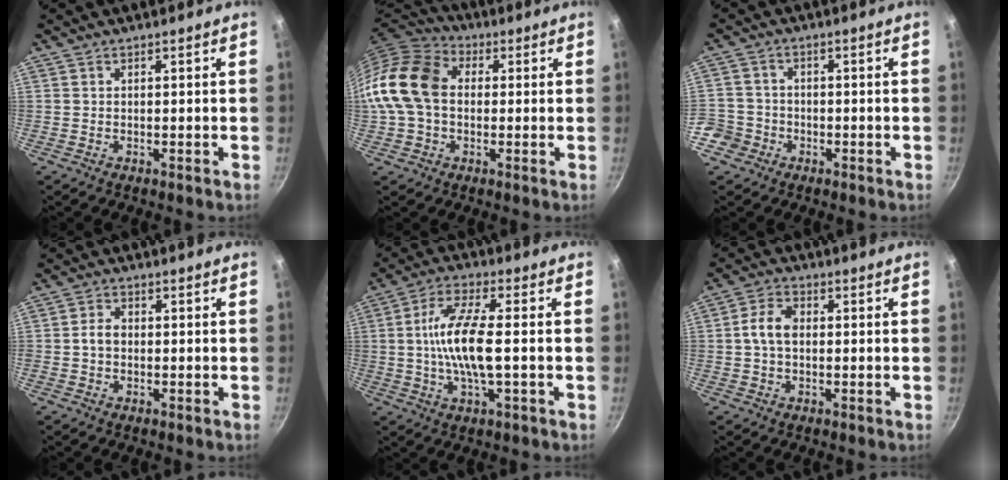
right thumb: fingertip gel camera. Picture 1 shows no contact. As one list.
[{"total": 15.7, "force": [0.6, 11.6, 10.5], "torque": [-0.184, 0.033, -0.006]}, {"total": 6.6, "force": [-3.2, 5.6, 1.5], "torque": [-0.013, 0.039, -0.061]}, {"total": 2.9, "force": [-0.4, 2.2, 1.8], "torque": [-0.024, 0.013, -0.009]}, {"total": 11.5, "force": [-0.6, 3.4, 11.0], "torque": [-0.219, 0.016, -0.020]}, {"total": 5.7, "force": [0.1, 3.9, 4.1], "torque": [-0.074, 0.017, -0.007]}]